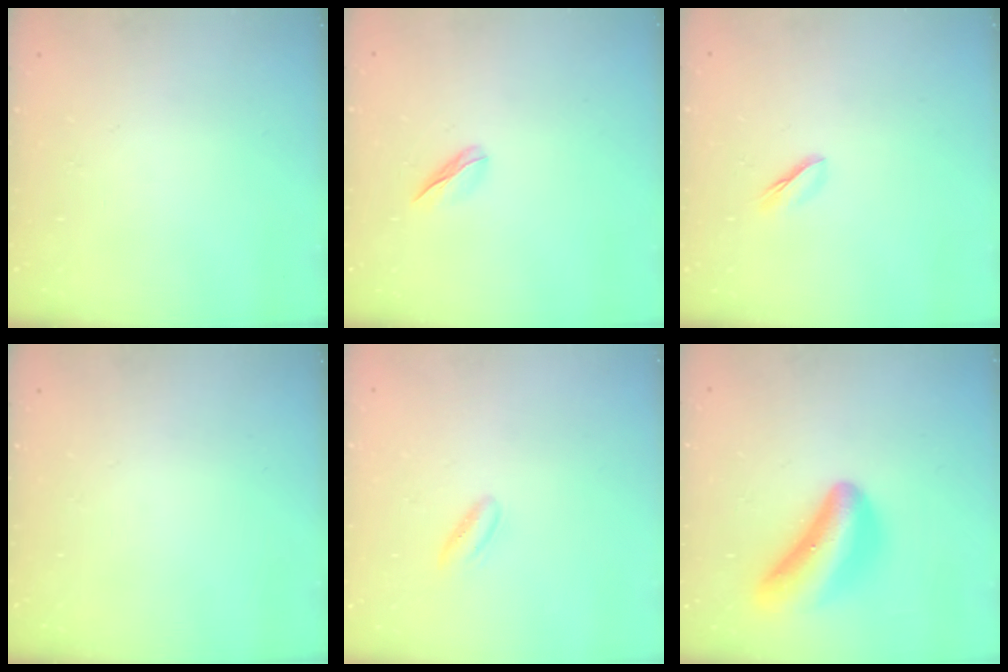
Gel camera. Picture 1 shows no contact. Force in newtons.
{"total": 3.2, "press": 3.0, "slide": 1.0}
{"total": 2.3, "press": 2.2, "slide": 0.8}
{"total": 0.0}
{"total": 2.6, "press": 2.3, "slide": 1.3}
{"total": 16.3, "press": 16.3, "slide": 0.2}